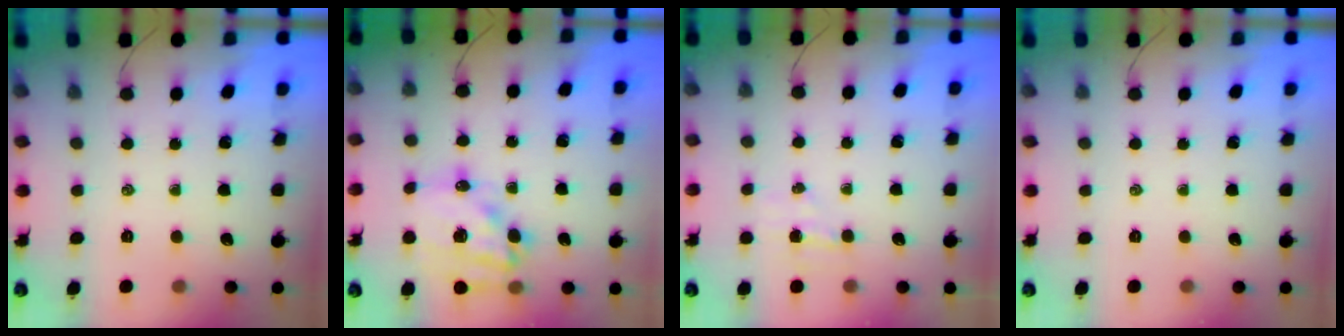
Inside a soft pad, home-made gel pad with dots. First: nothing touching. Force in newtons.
{"total": 16.3, "press": 15.9, "slide": 3.5}
{"total": 3.7, "press": 3.6, "slide": 0.8}
{"total": 0.0}